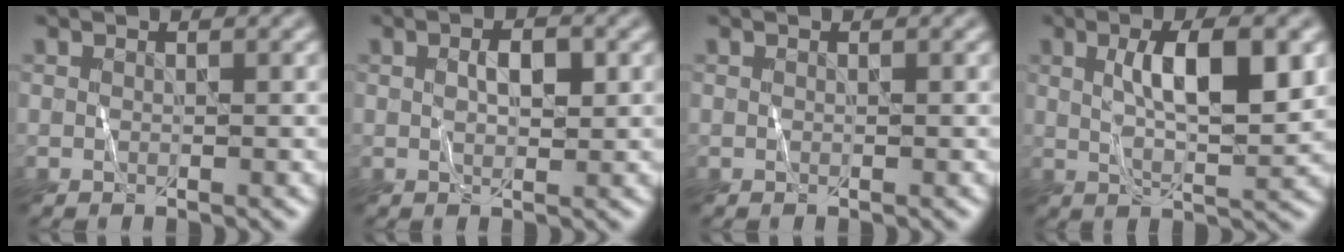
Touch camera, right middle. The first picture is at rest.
{"total": 2.2, "force": [0.6, 1.0, 1.9], "torque": [-0.033, 0.004, 0.010]}
{"total": 0.0}
{"total": 6.8, "force": [1.9, 1.9, 6.2], "torque": [-0.099, 0.005, 0.032]}